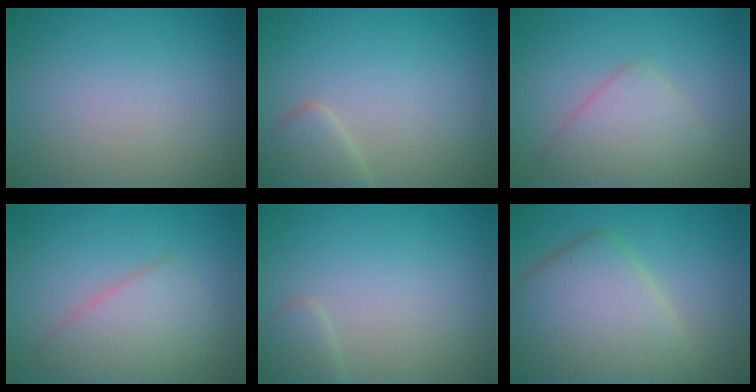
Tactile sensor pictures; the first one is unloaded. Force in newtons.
{"total": 2.6, "press": 2.6, "slide": 0.1}
{"total": 3.7, "press": 3.7, "slide": 0.0}
{"total": 3.9, "press": 3.9, "slide": 0.2}
{"total": 1.4, "press": 1.4, "slide": 0.1}
{"total": 8.5, "press": 8.5, "slide": 0.3}